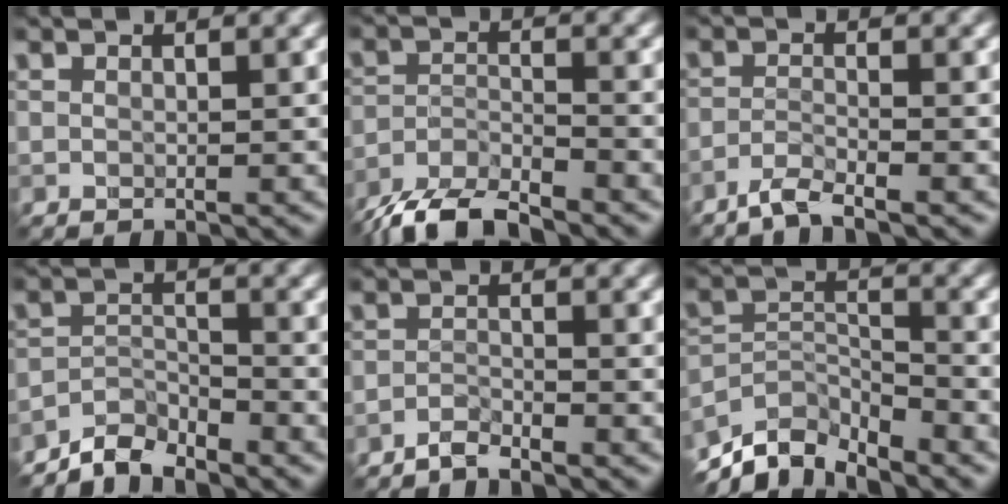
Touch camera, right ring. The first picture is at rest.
{"total": 6.8, "force": [-6.2, 1.4, 2.3], "torque": [-0.048, -0.011, -0.113]}
{"total": 2.6, "force": [-2.4, 0.2, 1.0], "torque": [-0.017, 0.002, -0.053]}
{"total": 3.7, "force": [-3.6, 0.4, 0.1], "torque": [-0.001, 0.004, -0.071]}
{"total": 1.8, "force": [-1.8, 0.1, 0.0], "torque": [0.002, 0.005, -0.035]}
{"total": 6.7, "force": [-6.0, 2.1, 2.2], "torque": [-0.043, -0.010, -0.109]}